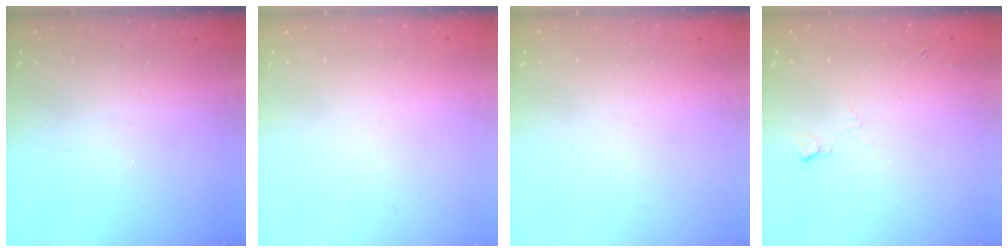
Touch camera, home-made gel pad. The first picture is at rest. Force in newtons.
{"total": 0.0}
{"total": 0.0}
{"total": 3.9, "press": 3.9, "slide": 0.7}